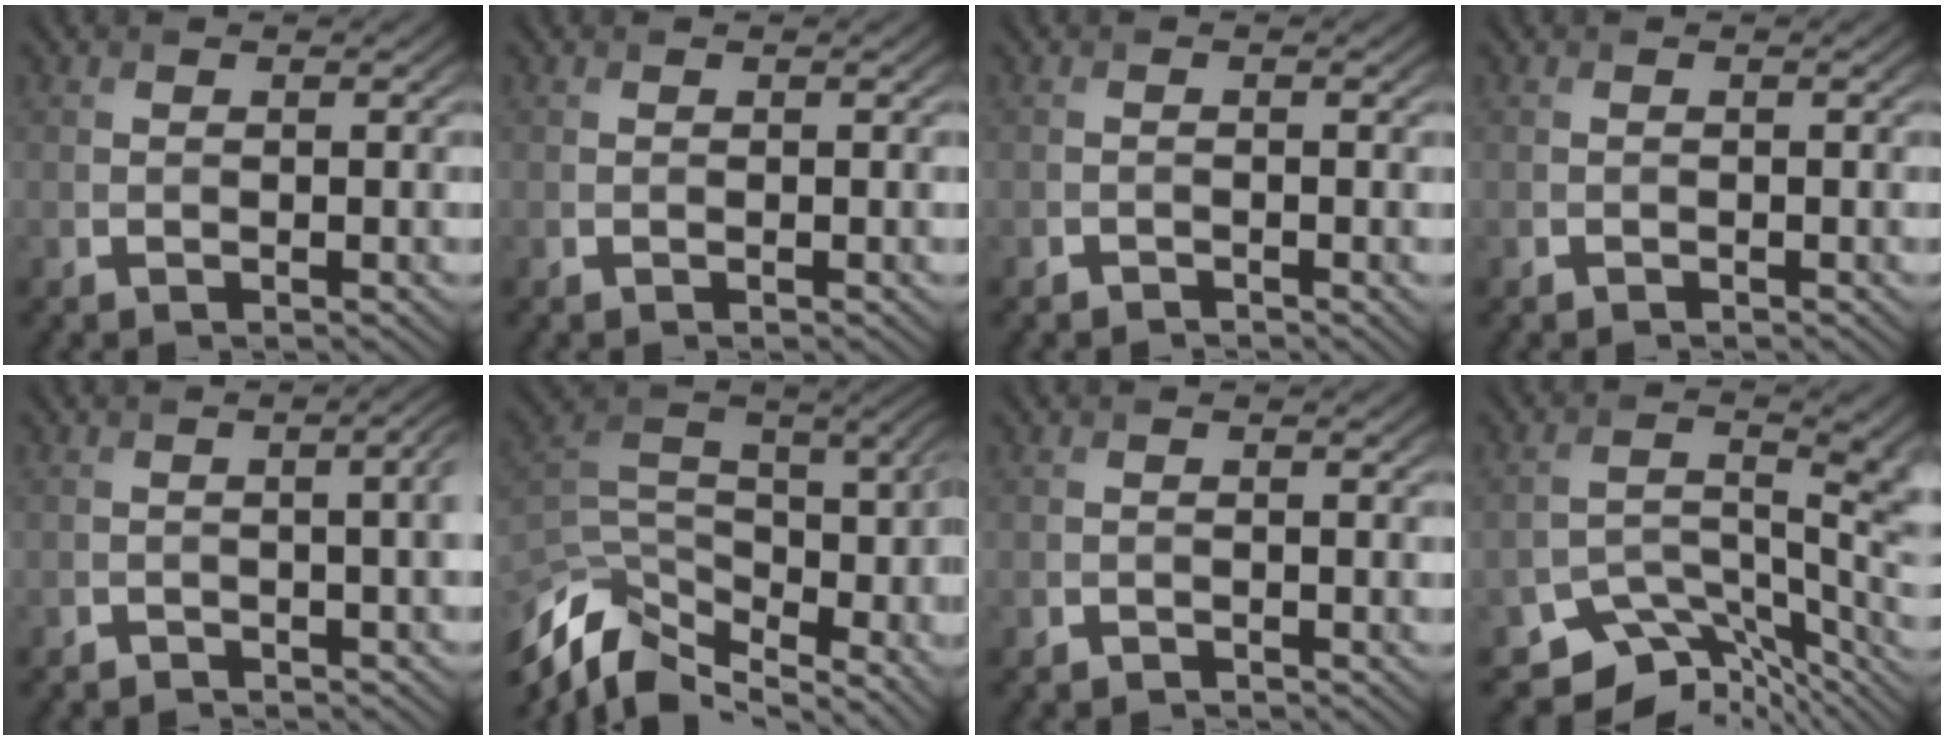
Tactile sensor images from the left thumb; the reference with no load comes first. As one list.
[{"total": 0.0}, {"total": 1.1, "force": [-0.8, 0.3, 0.7], "torque": [-0.010, -0.001, -0.017]}, {"total": 0.0}, {"total": 3.0, "force": [-1.2, 1.0, 2.6], "torque": [-0.024, 0.004, -0.027]}, {"total": 13.4, "force": [-5.0, 6.9, 10.4], "torque": [-0.242, -0.015, -0.074]}, {"total": 0.6, "force": [-0.6, 0.1, 0.1], "torque": [-0.002, -0.001, -0.013]}, {"total": 8.4, "force": [-5.2, 4.2, 5.1], "torque": [-0.070, -0.030, -0.091]}]